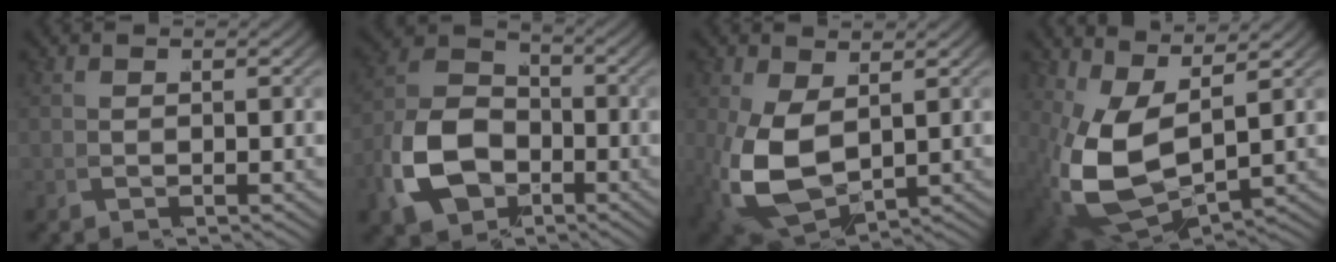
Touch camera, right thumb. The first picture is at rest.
{"total": 10.1, "force": [-2.3, 7.7, 6.2], "torque": [-0.143, -0.036, -0.021]}
{"total": 8.3, "force": [-0.9, 5.5, 6.2], "torque": [-0.172, -0.053, 0.022]}
{"total": 10.6, "force": [-0.1, 6.8, 8.2], "torque": [-0.218, -0.062, 0.037]}